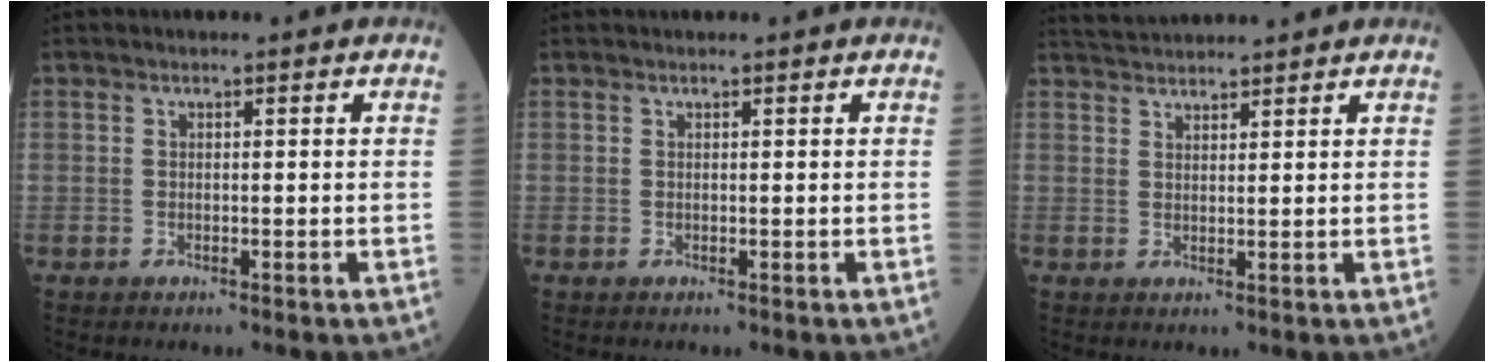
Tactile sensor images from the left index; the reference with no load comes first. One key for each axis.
{"total": 0.8, "fx": 0.7, "fy": 0.0, "fz": 0.2, "tx": -0.003, "ty": 0.016, "tz": 0.013}
{"total": 4.8, "fx": 4.7, "fy": -0.2, "fz": 0.9, "tx": -0.020, "ty": 0.034, "tz": 0.084}